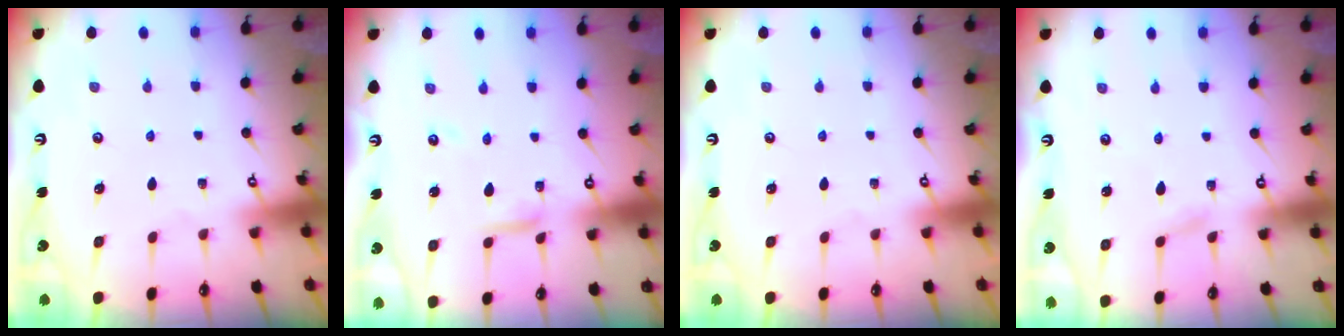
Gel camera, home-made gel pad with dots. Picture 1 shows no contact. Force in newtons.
{"total": 4.4, "press": 4.4, "slide": 0.4}
{"total": 0.0}
{"total": 2.9, "press": 2.8, "slide": 0.3}